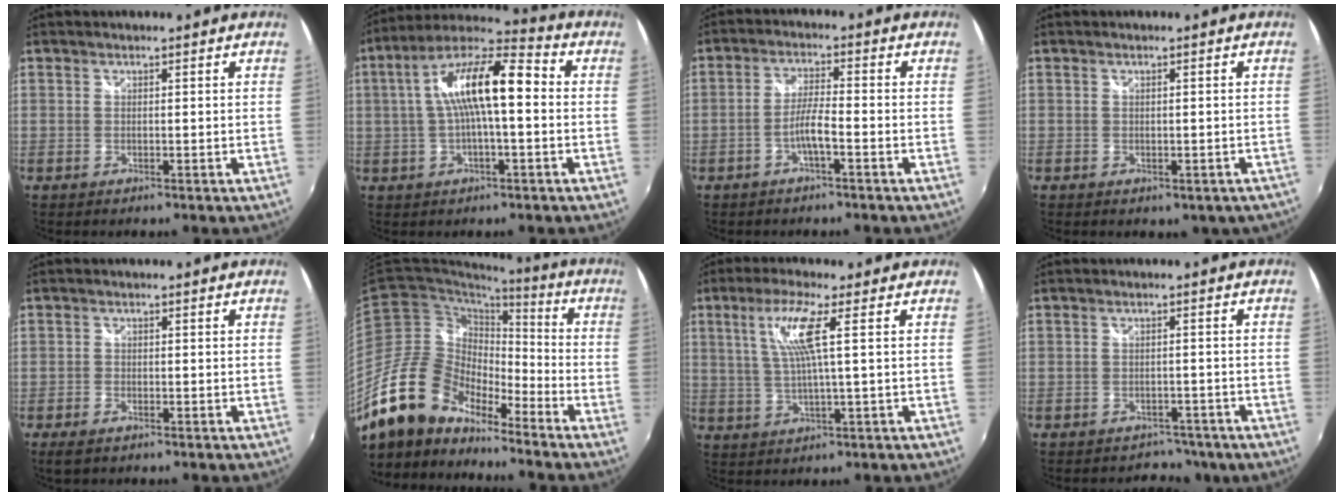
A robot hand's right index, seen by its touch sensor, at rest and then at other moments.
{"total": 14.3, "force": [0.6, 3.9, 13.8], "torque": [-0.252, 0.027, 0.004]}
{"total": 4.0, "force": [-2.0, 0.3, 3.4], "torque": [-0.071, 0.004, -0.038]}
{"total": 2.8, "force": [-1.6, 1.8, 1.4], "torque": [-0.026, -0.006, -0.013]}
{"total": 2.8, "force": [-2.0, 1.2, 1.6], "torque": [-0.038, -0.009, -0.037]}
{"total": 16.8, "force": [-13.8, 7.3, 6.2], "torque": [-0.122, 0.017, -0.264]}
{"total": 7.4, "force": [2.4, -0.4, 7.0], "torque": [-0.135, 0.001, 0.053]}
{"total": 7.4, "force": [-5.9, 3.9, 2.0], "torque": [-0.043, 0.003, -0.068]}